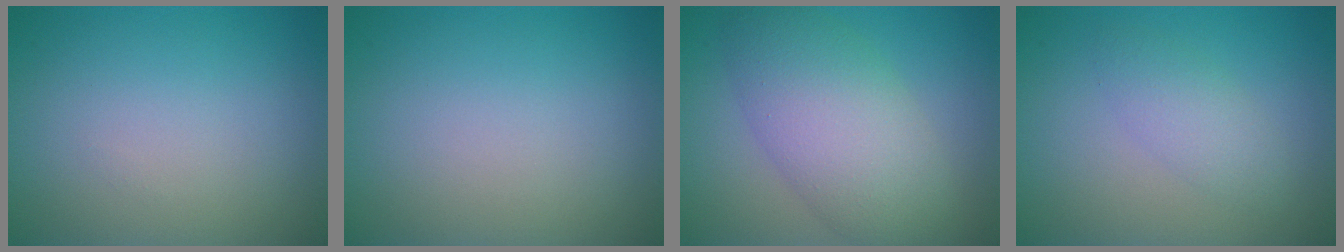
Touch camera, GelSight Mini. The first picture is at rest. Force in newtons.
{"total": 0.0}
{"total": 7.7, "press": 7.6, "slide": 0.2}
{"total": 2.2, "press": 2.2, "slide": 0.1}